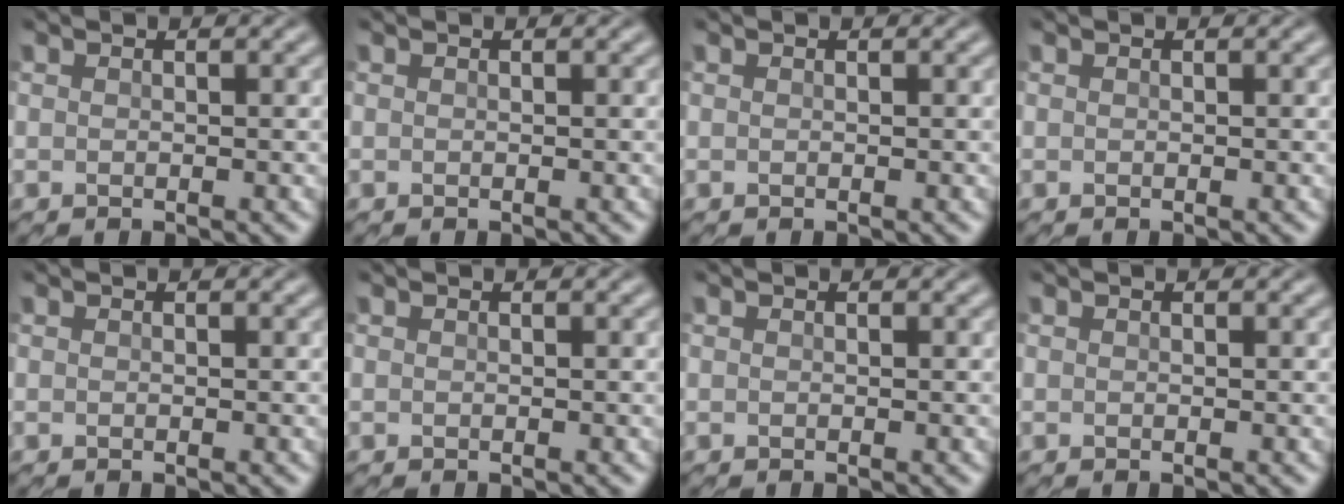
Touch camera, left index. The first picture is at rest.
{"total": 0.0}
{"total": 0.0}
{"total": 0.0}
{"total": 0.0}
{"total": 0.0}
{"total": 0.0}
{"total": 0.0}